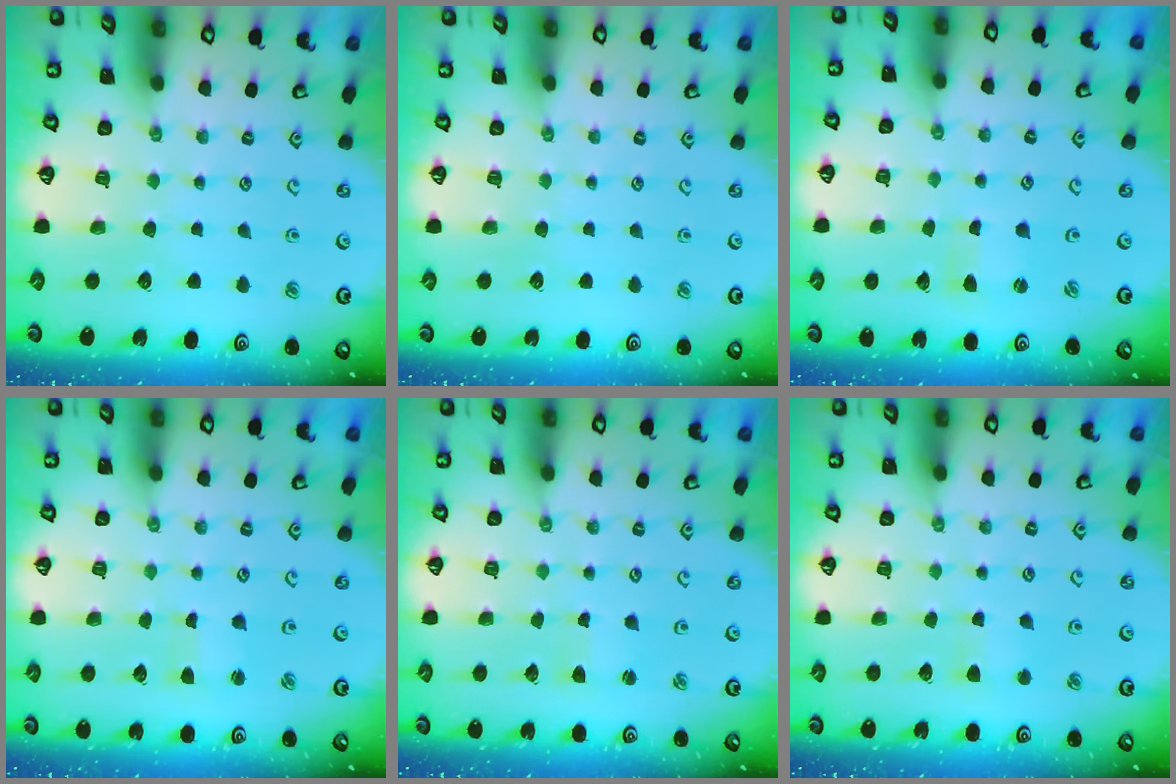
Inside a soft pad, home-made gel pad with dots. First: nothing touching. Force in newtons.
{"total": 0.0}
{"total": 1.3, "press": 1.2, "slide": 0.3}
{"total": 2.1, "press": 2.0, "slide": 0.3}
{"total": 2.5, "press": 2.4, "slide": 0.4}
{"total": 3.3, "press": 3.3, "slide": 0.5}